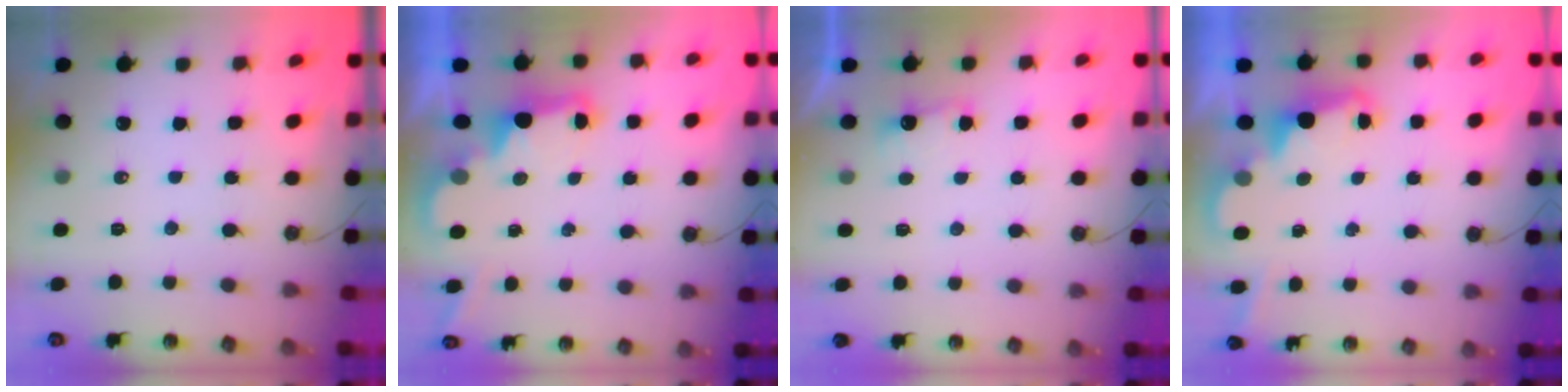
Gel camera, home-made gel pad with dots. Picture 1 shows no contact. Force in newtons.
{"total": 3.0, "press": 2.9, "slide": 0.6}
{"total": 3.6, "press": 3.5, "slide": 0.8}
{"total": 2.5, "press": 2.5, "slide": 0.6}